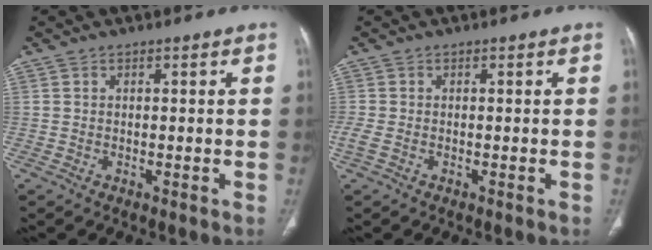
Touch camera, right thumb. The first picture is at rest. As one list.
[{"total": 2.0, "force": [-0.7, 1.1, 1.5], "torque": [-0.052, -0.002, -0.013]}]